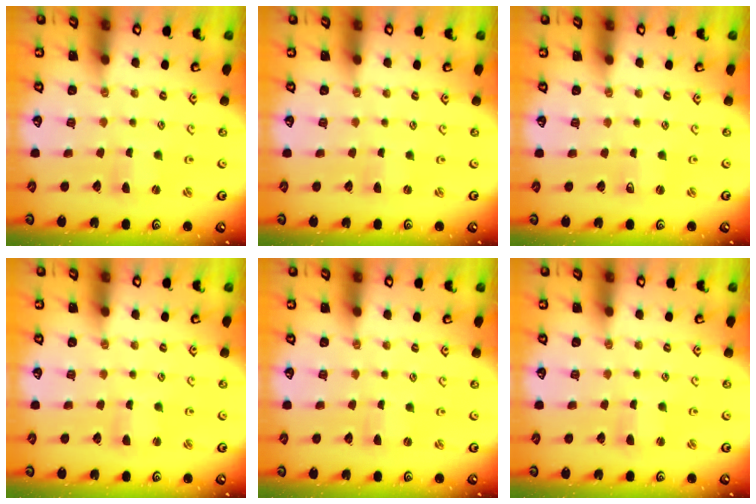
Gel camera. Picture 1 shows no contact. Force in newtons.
{"total": 0.0}
{"total": 2.3, "press": 2.2, "slide": 0.4}
{"total": 1.7, "press": 1.7, "slide": 0.3}
{"total": 0.0}
{"total": 1.7, "press": 1.6, "slide": 0.3}